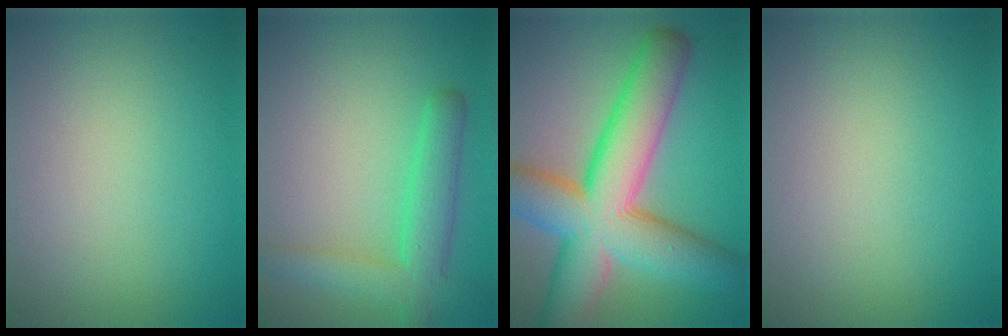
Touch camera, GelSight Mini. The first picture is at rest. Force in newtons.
{"total": 4.4, "press": 4.4, "slide": 0.3}
{"total": 13.2, "press": 13.2, "slide": 0.5}
{"total": 0.0}